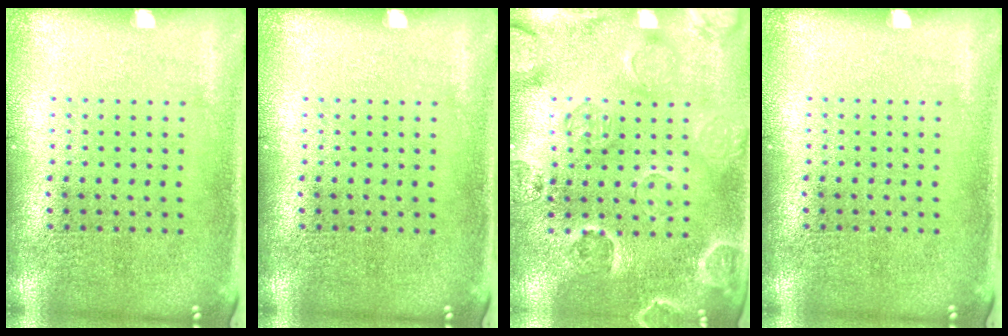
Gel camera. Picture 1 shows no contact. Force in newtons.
{"total": 0.0}
{"total": 2.5, "press": 2.3, "slide": 1.0}
{"total": 0.0}